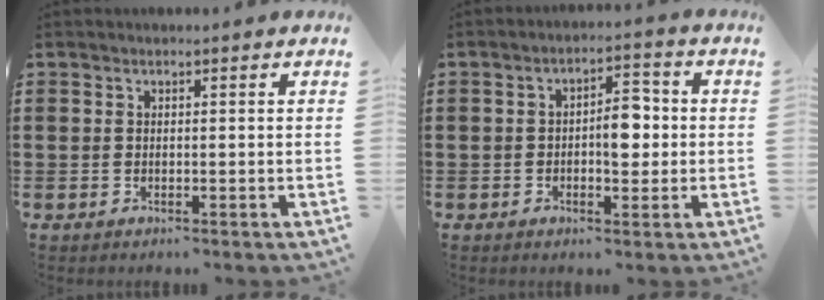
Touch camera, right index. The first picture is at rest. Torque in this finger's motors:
{"motor_torque": [0.54, 0.22, 0.48, 0.08]}